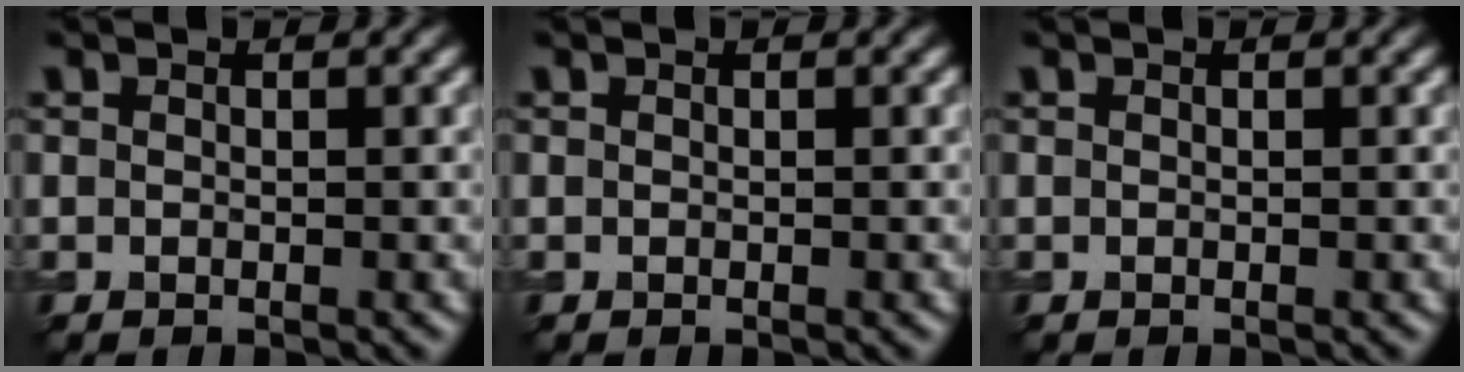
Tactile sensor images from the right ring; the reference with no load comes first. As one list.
[{"total": 0.0}, {"total": 0.0}]